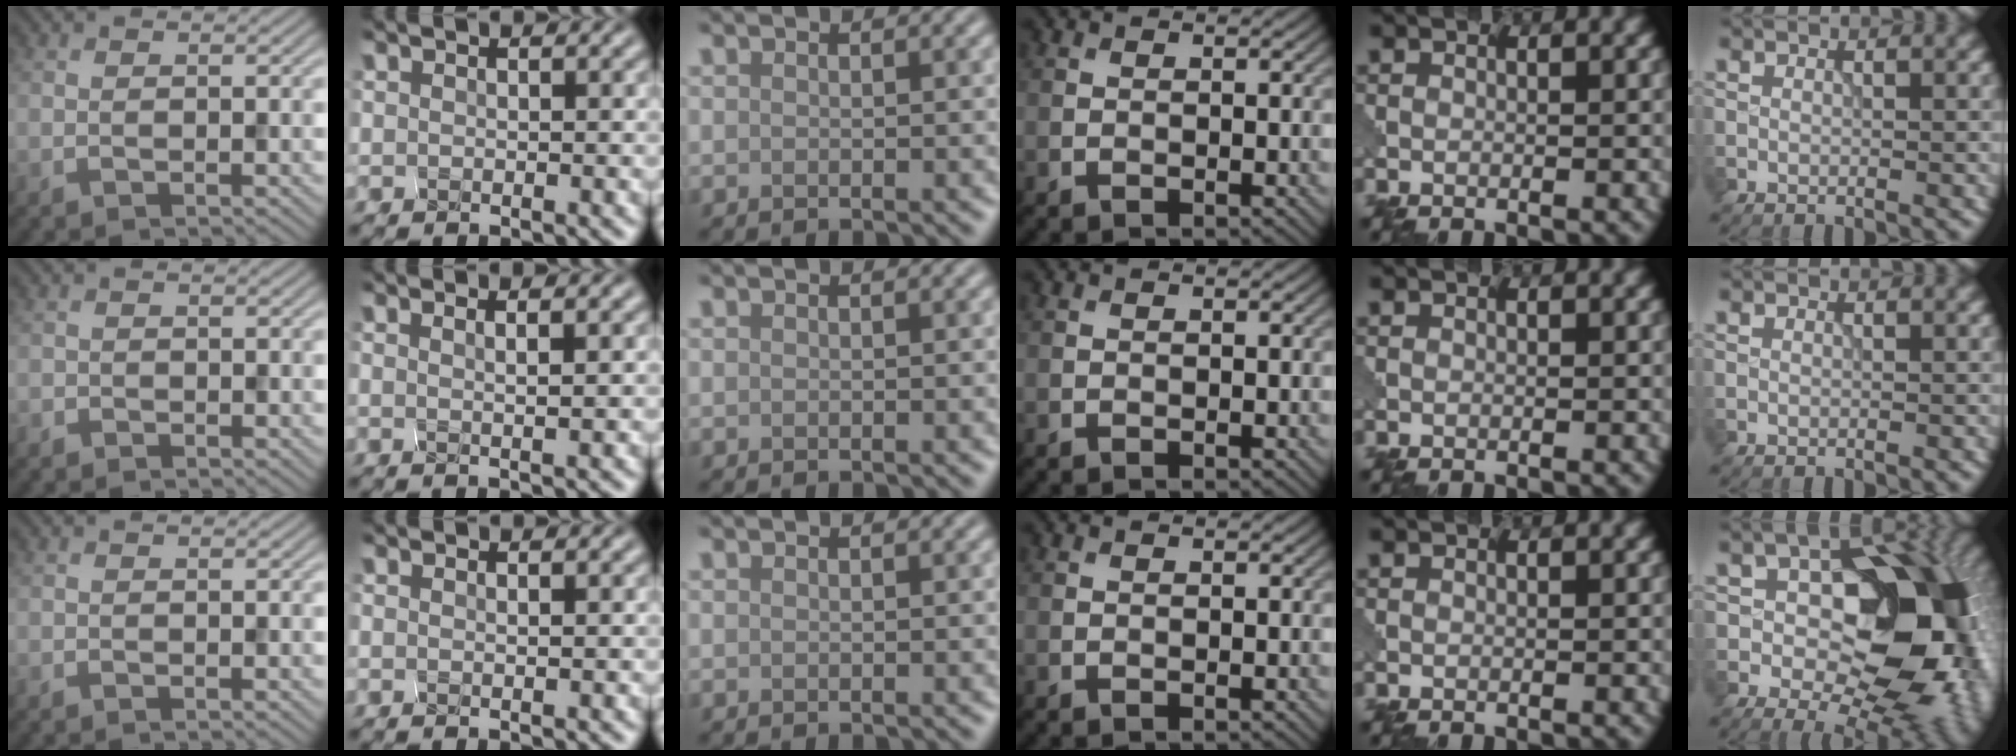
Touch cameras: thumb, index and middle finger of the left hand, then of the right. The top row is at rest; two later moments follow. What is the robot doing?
{"motion": "squeeze", "object": "hand grip exerciser"}